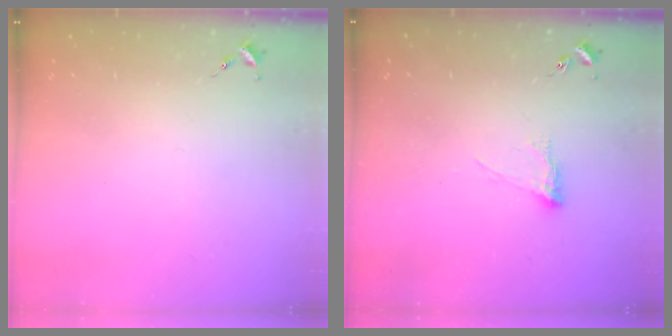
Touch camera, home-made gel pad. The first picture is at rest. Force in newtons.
{"total": 5.7, "press": 5.6, "slide": 0.9}